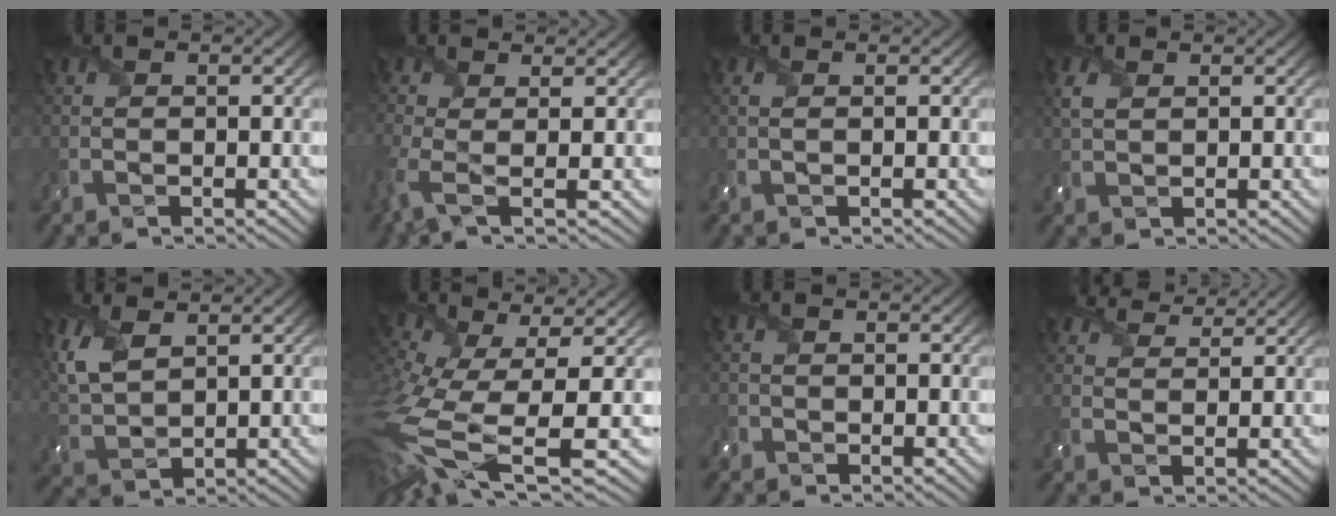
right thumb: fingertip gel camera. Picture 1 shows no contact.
{"total": 4.4, "force": [-0.9, 1.5, 4.0], "torque": [-0.097, -0.008, -0.025]}
{"total": 0.7, "force": [0.2, 0.1, 0.7], "torque": [-0.020, 0.003, 0.002]}
{"total": 2.4, "force": [1.1, 1.4, 1.5], "torque": [-0.047, 0.002, 0.023]}
{"total": 6.4, "force": [3.2, 3.3, 4.4], "torque": [-0.126, 0.002, 0.067]}
{"total": 13.9, "force": [-2.4, 6.2, 12.3], "torque": [-0.309, -0.049, -0.021]}
{"total": 1.1, "force": [-0.8, 0.8, 0.1], "torque": [-0.004, -0.006, -0.020]}
{"total": 3.9, "force": [3.5, 1.1, 1.1], "torque": [-0.034, 0.002, 0.063]}